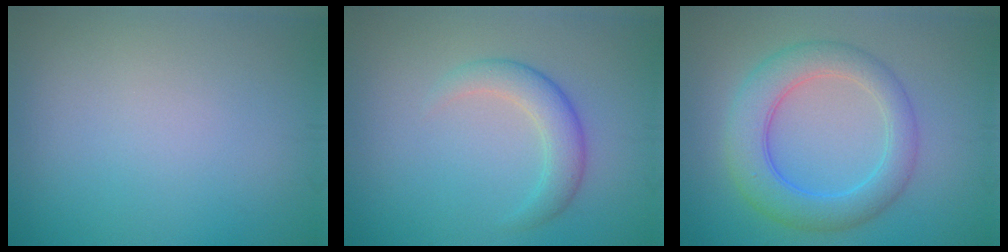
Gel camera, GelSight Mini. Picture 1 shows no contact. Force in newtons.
{"total": 3.0, "press": 3.0, "slide": 0.1}
{"total": 5.9, "press": 5.9, "slide": 0.2}